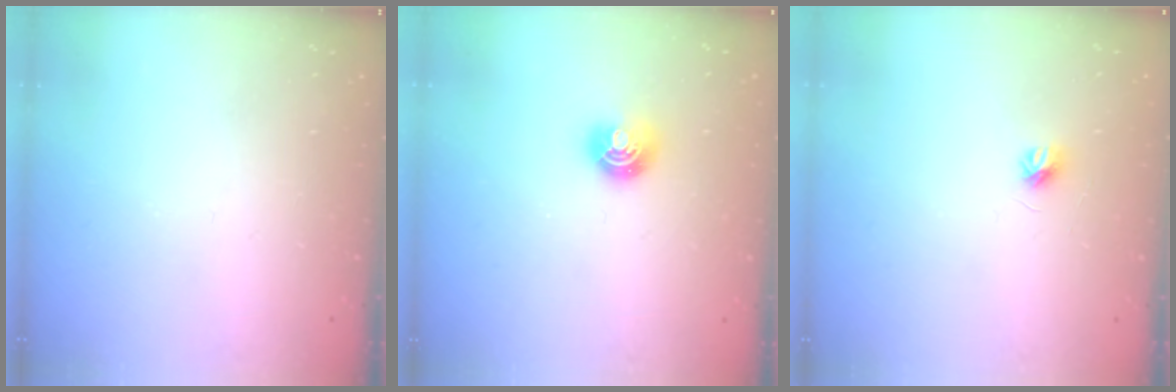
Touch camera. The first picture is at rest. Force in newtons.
{"total": 6.6, "press": 6.6, "slide": 0.5}
{"total": 4.1, "press": 4.0, "slide": 0.4}